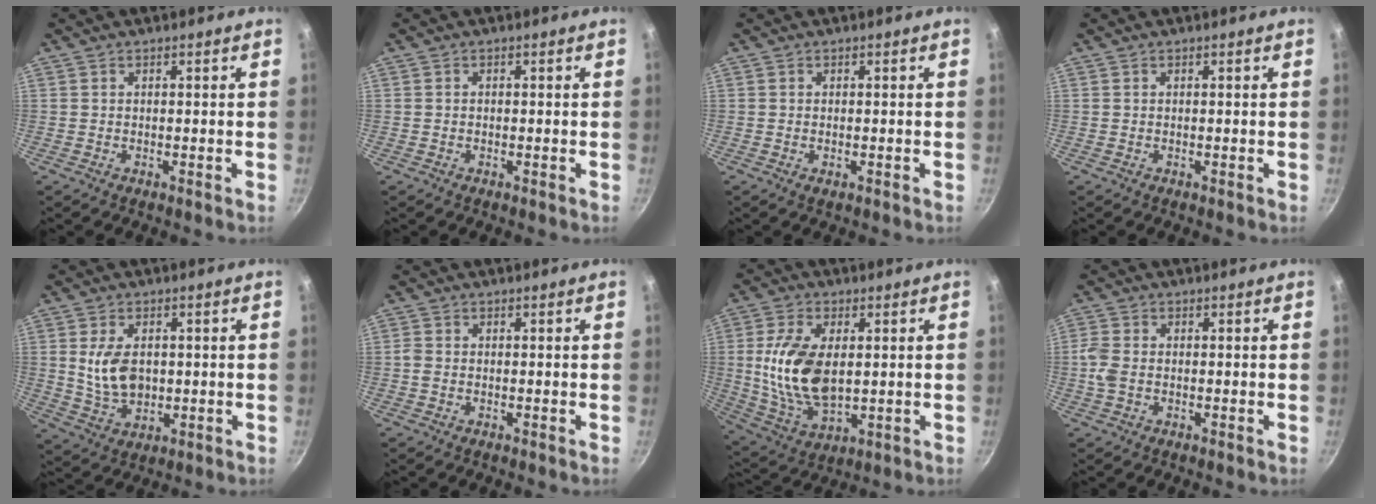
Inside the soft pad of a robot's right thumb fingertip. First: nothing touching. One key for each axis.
{"total": 0.0}
{"total": 0.9, "fx": -0.3, "fy": 0.4, "fz": 0.8, "tx": -0.012, "ty": -0.001, "tz": -0.005}
{"total": 0.0}
{"total": 8.5, "fx": 0.8, "fy": 5.6, "fz": 6.4, "tx": -0.106, "ty": -0.011, "tz": 0.022}
{"total": 1.1, "fx": -0.3, "fy": 0.9, "fz": 0.7, "tx": -0.015, "ty": 0.003, "tz": -0.008}
{"total": 15.1, "fx": 1.4, "fy": 8.5, "fz": 12.4, "tx": -0.230, "ty": -0.011, "tz": 0.035}
{"total": 3.7, "fx": -0.5, "fy": 2.5, "fz": 2.7, "tx": -0.066, "ty": 0.004, "tz": -0.016}